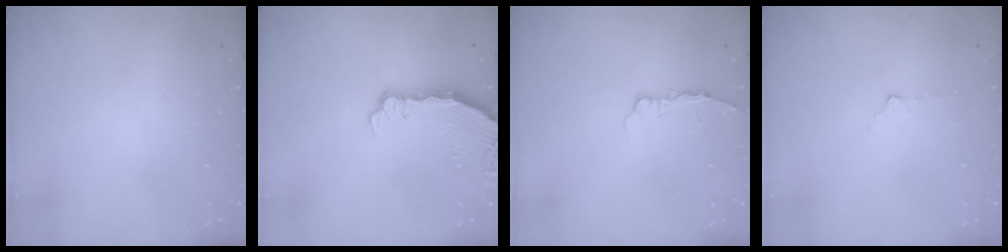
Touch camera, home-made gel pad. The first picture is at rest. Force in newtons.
{"total": 7.2, "press": 6.0, "slide": 4.0}
{"total": 2.6, "press": 2.6, "slide": 0.3}
{"total": 4.4, "press": 4.3, "slide": 0.7}